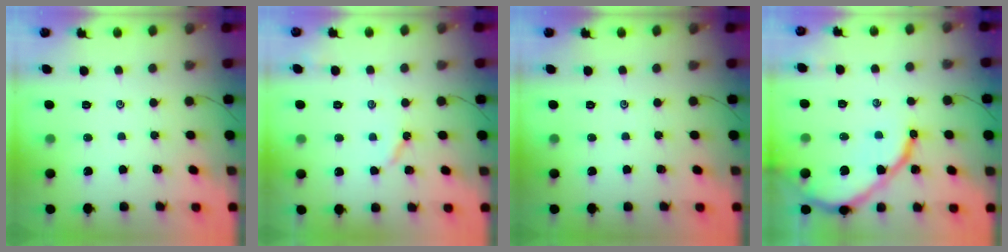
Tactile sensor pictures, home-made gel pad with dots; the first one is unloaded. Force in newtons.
{"total": 3.5, "press": 3.5, "slide": 0.3}
{"total": 0.0}
{"total": 12.0, "press": 11.9, "slide": 1.0}